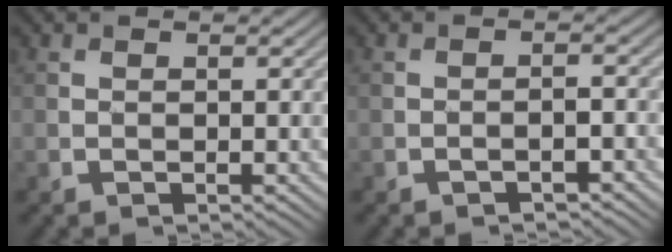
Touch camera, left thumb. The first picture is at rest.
{"total": 1.8, "force": [-1.3, 0.4, 1.2], "torque": [-0.021, 0.006, -0.023]}